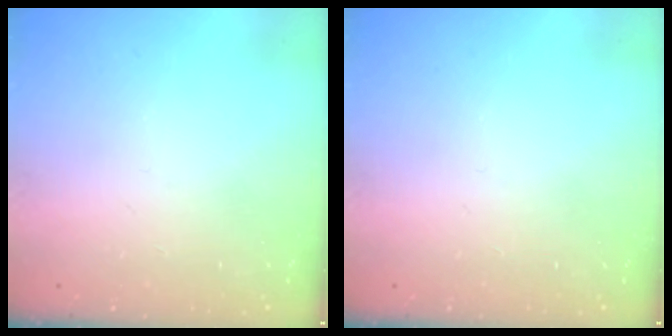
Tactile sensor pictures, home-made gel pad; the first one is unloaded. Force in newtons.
{"total": 0.0}